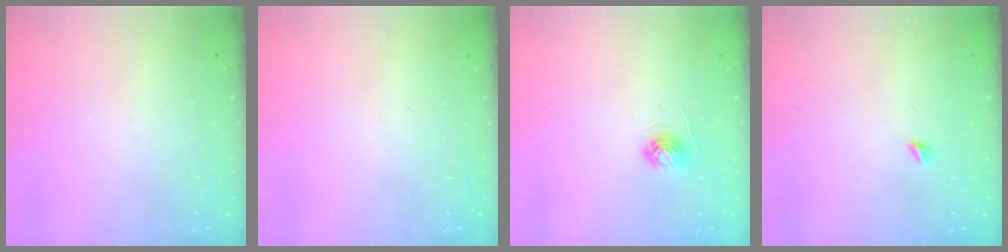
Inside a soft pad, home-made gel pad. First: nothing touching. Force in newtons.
{"total": 0.0}
{"total": 4.7, "press": 4.6, "slide": 0.4}
{"total": 3.9, "press": 3.8, "slide": 0.5}